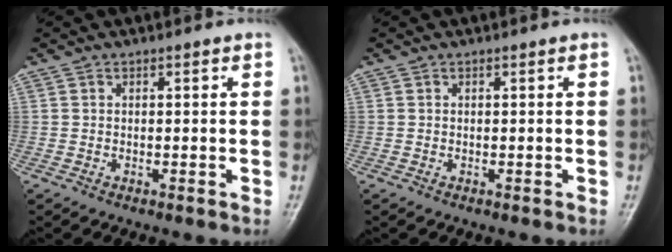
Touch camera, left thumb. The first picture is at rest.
{"total": 0.0}